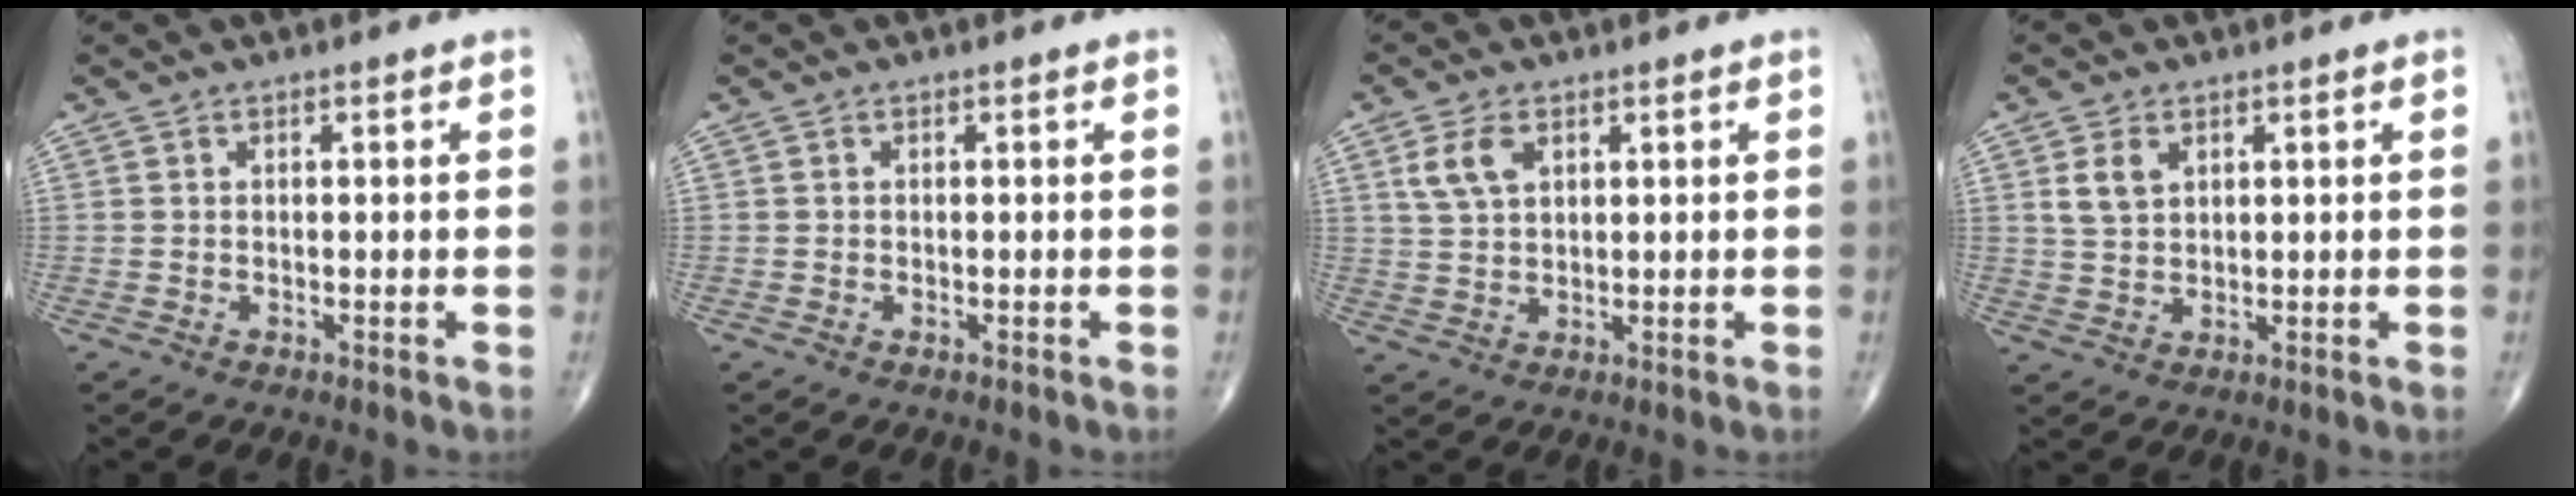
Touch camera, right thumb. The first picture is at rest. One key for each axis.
{"total": 0.0}
{"total": 5.4, "fx": 2.2, "fy": 3.2, "fz": 3.7, "tx": -0.069, "ty": -0.002, "tz": 0.048}
{"total": 4.1, "fx": 1.8, "fy": 2.7, "fz": 2.6, "tx": -0.044, "ty": -0.006, "tz": 0.040}